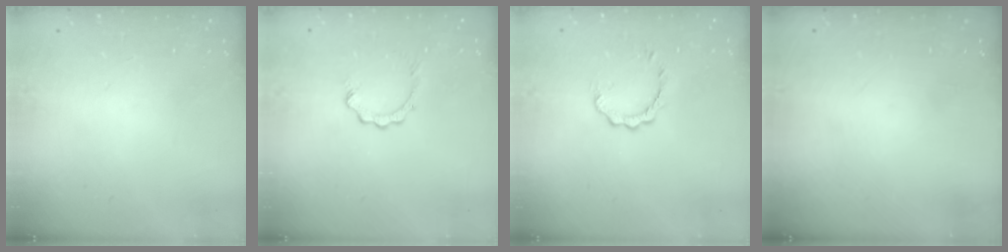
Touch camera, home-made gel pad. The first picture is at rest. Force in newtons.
{"total": 2.5, "press": 2.5, "slide": 0.4}
{"total": 2.5, "press": 2.5, "slide": 0.3}
{"total": 0.0}